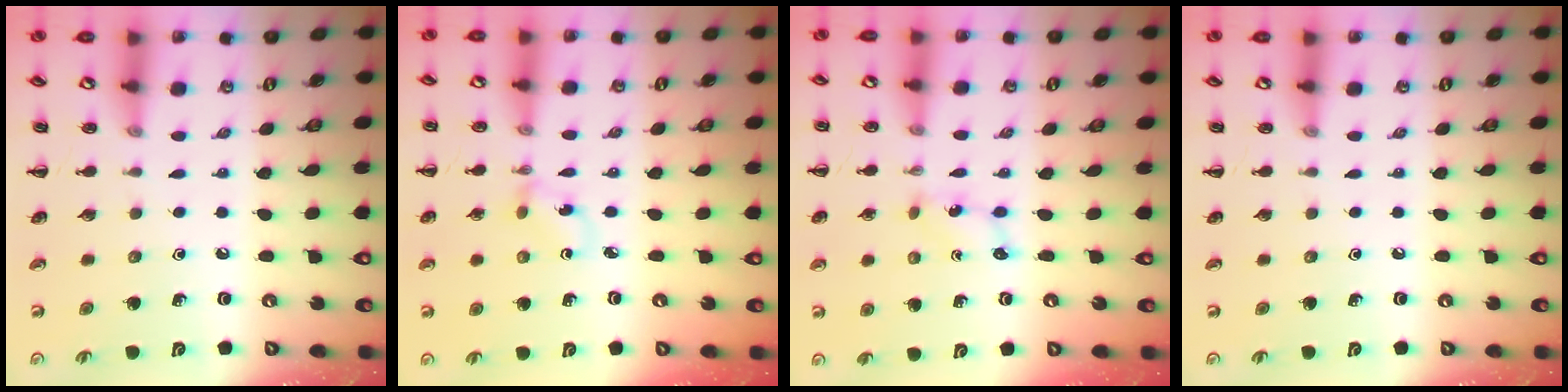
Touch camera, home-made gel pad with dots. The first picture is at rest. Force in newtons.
{"total": 1.5, "press": 1.3, "slide": 0.7}
{"total": 2.0, "press": 2.0, "slide": 0.6}
{"total": 0.0}